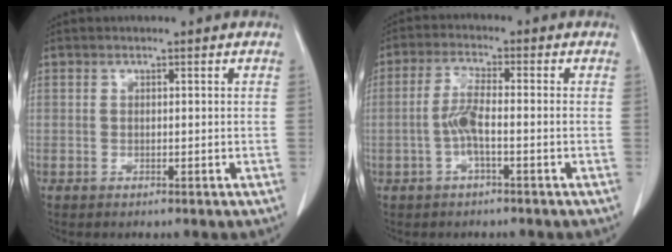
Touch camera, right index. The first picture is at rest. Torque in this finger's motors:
{"motor_torque": [0.99, -0.38, 0.44, 0.13]}